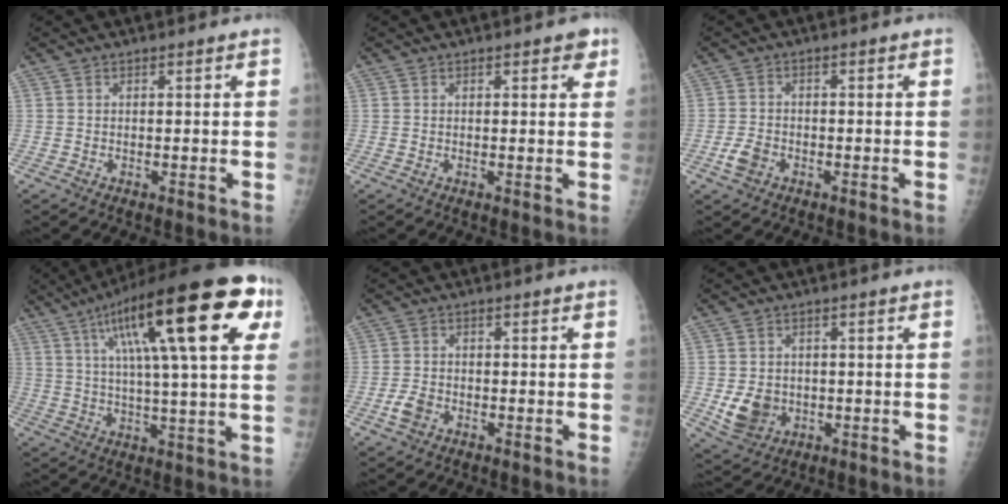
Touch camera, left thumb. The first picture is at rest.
{"total": 2.2, "force": [1.3, 1.1, 1.5], "torque": [0.000, -0.002, 0.010]}
{"total": 3.4, "force": [-1.8, 2.3, 1.8], "torque": [-0.034, 0.008, -0.030]}
{"total": 27.0, "force": [10.6, 6.8, 23.9], "torque": [-0.353, 0.016, 0.156]}
{"total": 3.2, "force": [-1.7, 2.1, 1.7], "torque": [-0.033, 0.008, -0.029]}
{"total": 6.8, "force": [-1.2, 5.7, 3.5], "torque": [-0.045, 0.002, -0.005]}